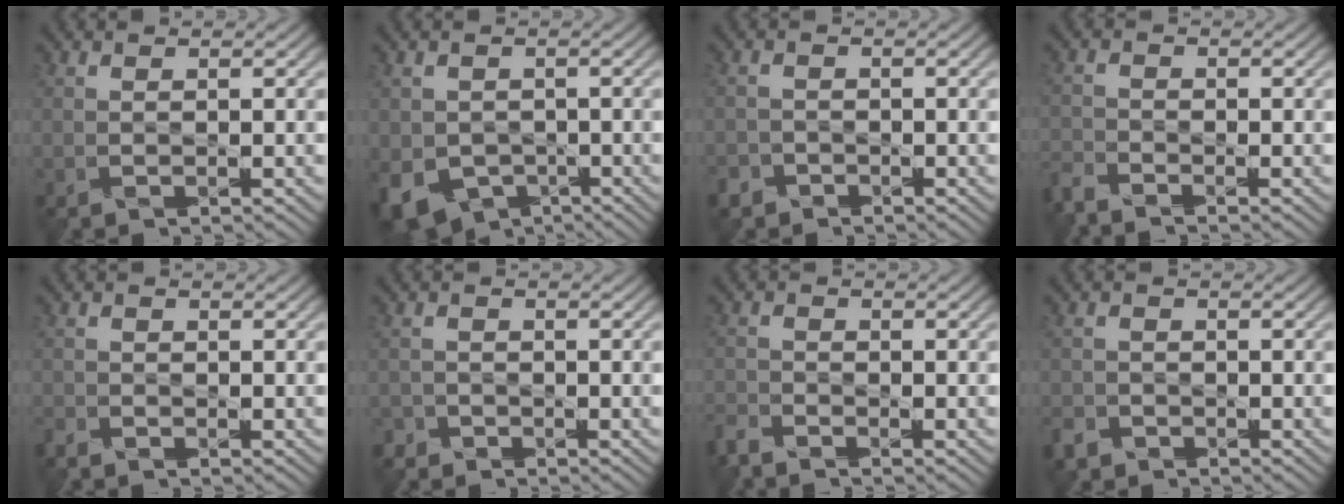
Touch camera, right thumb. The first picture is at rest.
{"total": 6.4, "force": [-2.6, 5.1, 2.8], "torque": [-0.077, -0.028, -0.042]}
{"total": 2.1, "force": [-1.6, 1.3, 0.3], "torque": [-0.006, -0.004, -0.040]}
{"total": 3.3, "force": [-3.0, 0.6, 1.1], "torque": [-0.031, -0.013, -0.073]}
{"total": 1.8, "force": [-1.8, 0.3, 0.3], "torque": [-0.013, -0.011, -0.043]}
{"total": 1.7, "force": [-1.5, 0.8, -0.1], "torque": [0.003, -0.001, -0.036]}
{"total": 2.9, "force": [-2.8, 0.5, 0.8], "torque": [-0.023, -0.012, -0.068]}
{"total": 2.3, "force": [-1.8, 1.3, 0.5], "torque": [-0.016, -0.005, -0.046]}